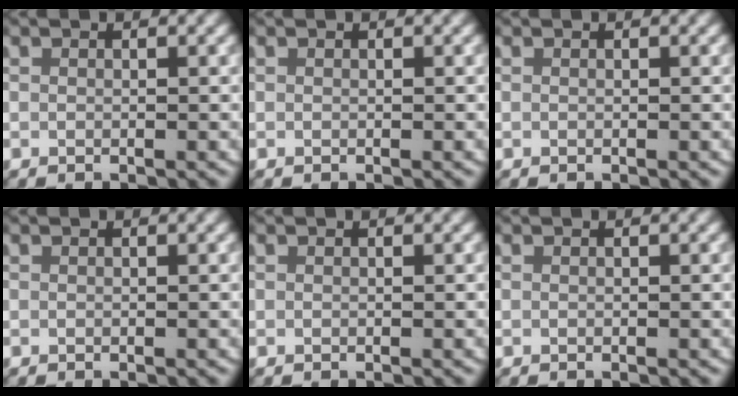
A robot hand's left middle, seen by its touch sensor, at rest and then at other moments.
{"total": 0.0}
{"total": 0.0}
{"total": 0.0}
{"total": 0.0}
{"total": 0.0}